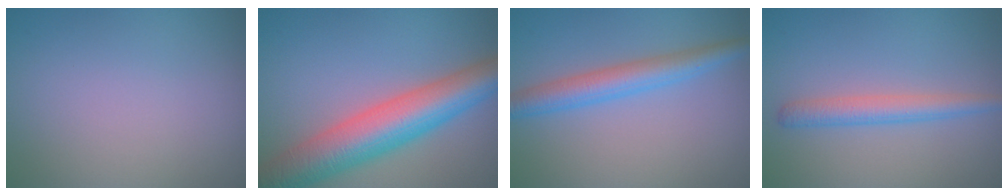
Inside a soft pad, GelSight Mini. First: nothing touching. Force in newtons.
{"total": 9.5, "press": 9.5, "slide": 0.1}
{"total": 3.9, "press": 3.9, "slide": 0.1}
{"total": 2.7, "press": 2.7, "slide": 0.1}